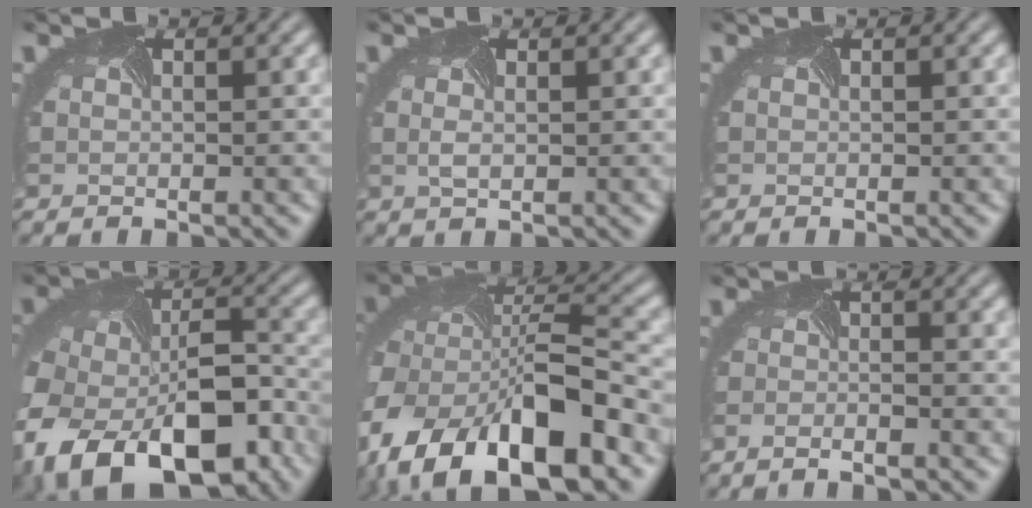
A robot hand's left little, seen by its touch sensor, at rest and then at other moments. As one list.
[{"total": 1.1, "force": [0.3, 0.5, 0.9], "torque": [-0.019, -0.003, 0.004]}, {"total": 0.0}, {"total": 14.9, "force": [-7.4, 8.8, 9.6], "torque": [-0.192, -0.052, -0.106]}, {"total": 17.0, "force": [-9.4, 8.7, 11.1], "torque": [-0.225, -0.025, -0.149]}, {"total": 1.8, "force": [-1.4, 0.1, 1.1], "torque": [-0.018, -0.015, -0.025]}]